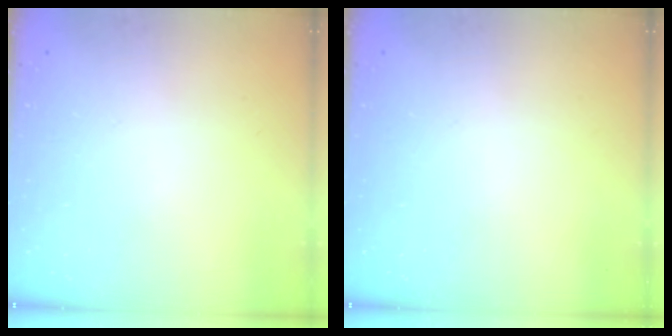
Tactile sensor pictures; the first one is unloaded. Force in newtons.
{"total": 0.0}